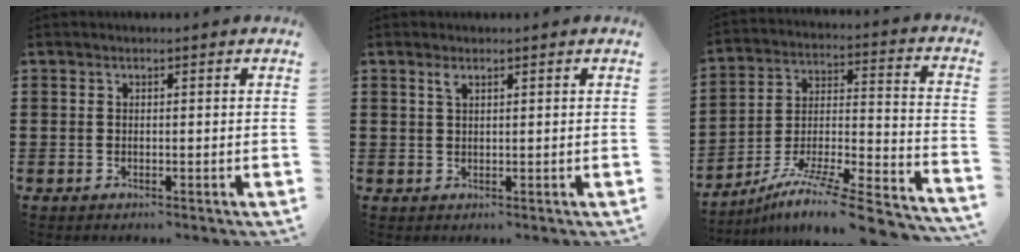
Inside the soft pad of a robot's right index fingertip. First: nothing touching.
{"total": 1.4, "force": [0.8, 0.4, 1.0], "torque": [-0.023, 0.002, 0.014]}
{"total": 9.7, "force": [-7.5, 0.7, 6.0], "torque": [-0.105, -0.003, -0.152]}